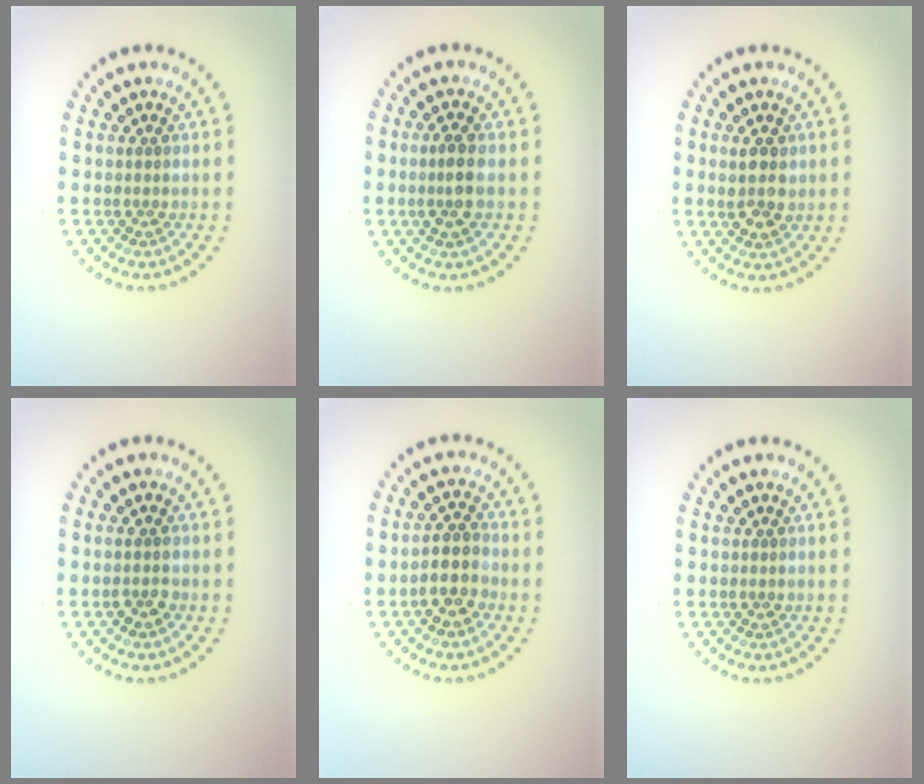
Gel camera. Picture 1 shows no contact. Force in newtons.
{"total": 2.2, "press": 2.1, "slide": 0.6}
{"total": 2.7, "press": 2.6, "slide": 0.7}
{"total": 1.2, "press": 1.2, "slide": 0.1}
{"total": 3.0, "press": 2.8, "slide": 1.1}
{"total": 0.0}